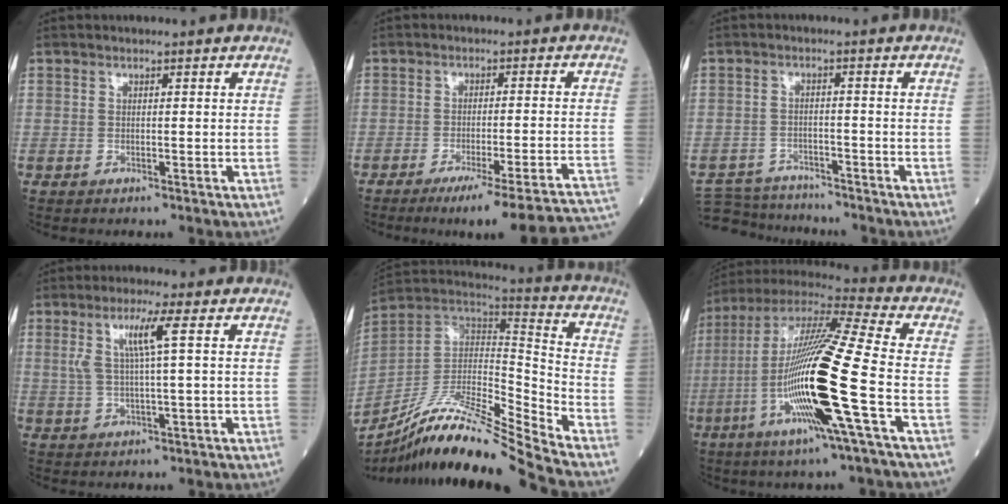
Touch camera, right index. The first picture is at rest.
{"total": 19.9, "force": [-17.8, -1.1, 9.0], "torque": [-0.049, -0.014, -0.223]}
{"total": 7.8, "force": [-7.5, 1.9, 0.5], "torque": [-0.011, 0.002, -0.120]}
{"total": 5.5, "force": [1.7, -0.5, 5.2], "torque": [-0.106, 0.005, 0.035]}
{"total": 19.9, "force": [-16.9, -1.2, 10.4], "torque": [-0.210, -0.002, -0.311]}
{"total": 21.5, "force": [-5.4, -0.4, 20.8], "torque": [-0.425, -0.025, -0.118]}